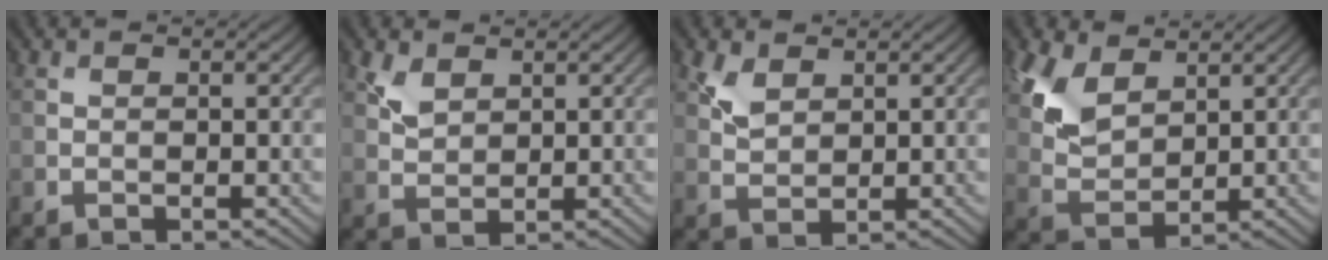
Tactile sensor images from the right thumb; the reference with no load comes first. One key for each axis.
{"total": 3.1, "fx": 1.9, "fy": 1.8, "fz": 1.7, "tx": -0.045, "ty": -0.003, "tz": 0.042}
{"total": 3.4, "fx": 2.0, "fy": 2.0, "fz": 2.0, "tx": -0.053, "ty": -0.002, "tz": 0.044}
{"total": 6.9, "fx": 3.7, "fy": 4.0, "fz": 4.3, "tx": -0.107, "ty": -0.004, "tz": 0.077}